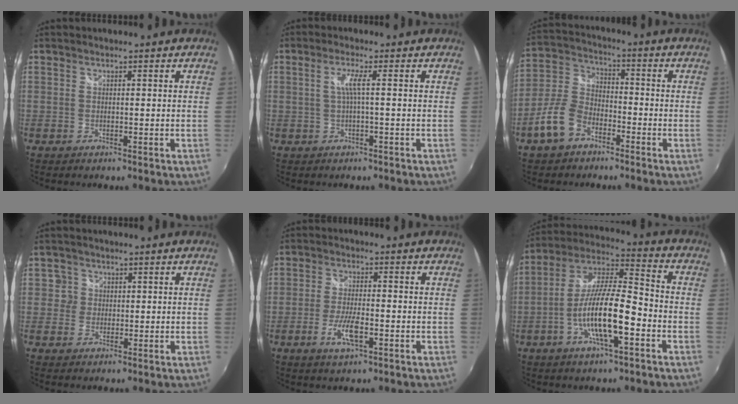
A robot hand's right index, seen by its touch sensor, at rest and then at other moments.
{"total": 2.7, "force": [-0.2, -0.5, 2.6], "torque": [-0.052, 0.001, -0.002]}
{"total": 9.3, "force": [-5.5, 5.6, 5.1], "torque": [-0.120, 0.018, -0.107]}
{"total": 2.4, "force": [0.2, 2.4, 0.0], "torque": [0.010, 0.011, 0.001]}
{"total": 6.0, "force": [-2.5, 1.5, 5.2], "torque": [-0.113, -0.007, -0.049]}
{"total": 14.3, "force": [-5.2, 3.1, 13.0], "torque": [-0.254, -0.003, -0.100]}